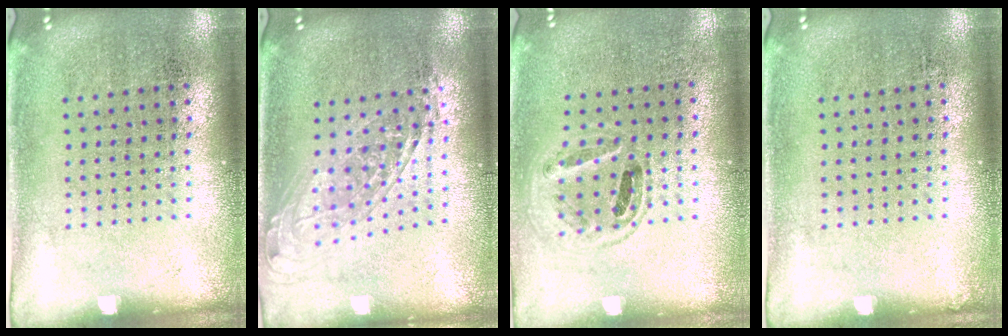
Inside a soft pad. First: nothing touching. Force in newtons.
{"total": 1.6, "press": 1.3, "slide": 1.0}
{"total": 0.9, "press": 0.8, "slide": 0.3}
{"total": 0.0}